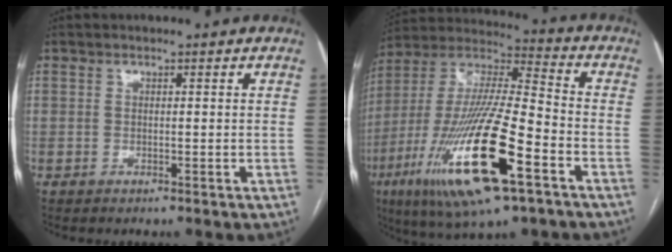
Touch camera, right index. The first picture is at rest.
{"total": 24.0, "force": [-9.9, 3.9, 21.6], "torque": [-0.453, -0.041, -0.174]}